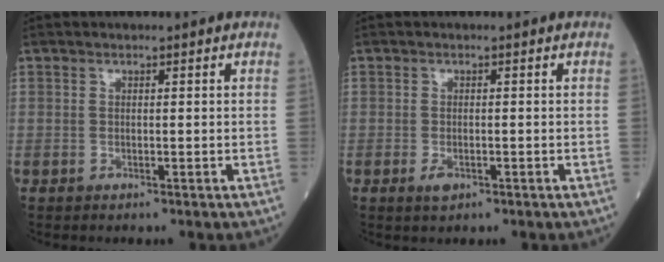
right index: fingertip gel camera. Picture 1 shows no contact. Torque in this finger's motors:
{"motor_torque": [0.23, -0.13, 0.17, 0.05]}